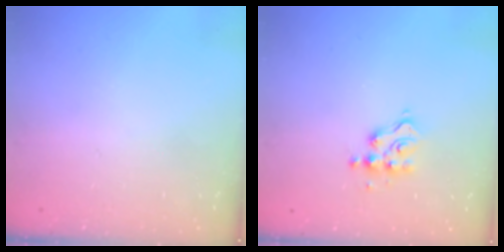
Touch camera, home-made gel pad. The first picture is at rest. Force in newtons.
{"total": 5.5, "press": 5.5, "slide": 0.3}